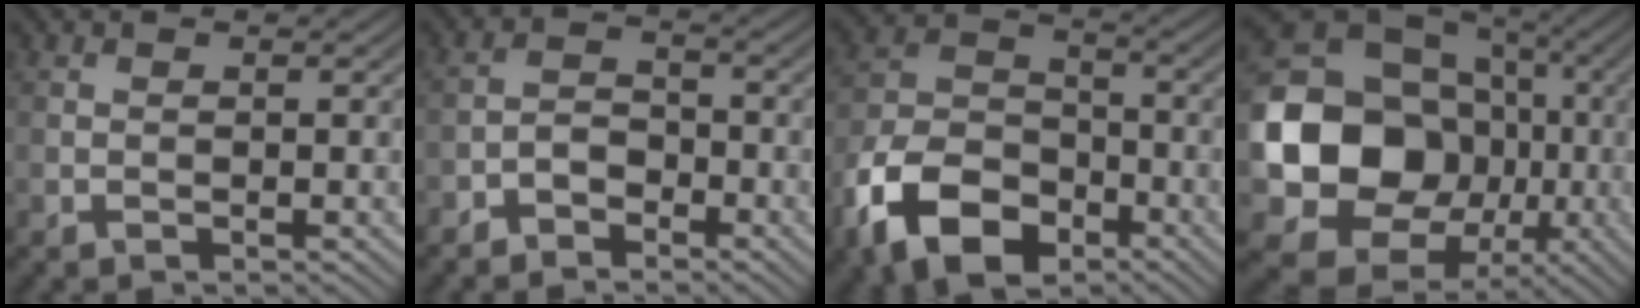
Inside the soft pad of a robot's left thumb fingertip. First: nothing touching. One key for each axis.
{"total": 3.3, "fx": -2.6, "fy": 1.7, "fz": 1.2, "tx": -0.018, "ty": 0.005, "tz": -0.058}
{"total": 12.5, "fx": -7.0, "fy": 7.5, "fz": 7.2, "tx": -0.168, "ty": -0.016, "tz": -0.145}
{"total": 18.3, "fx": -2.3, "fy": 15.5, "fz": 9.4, "tx": -0.209, "ty": -0.030, "tz": -0.043}